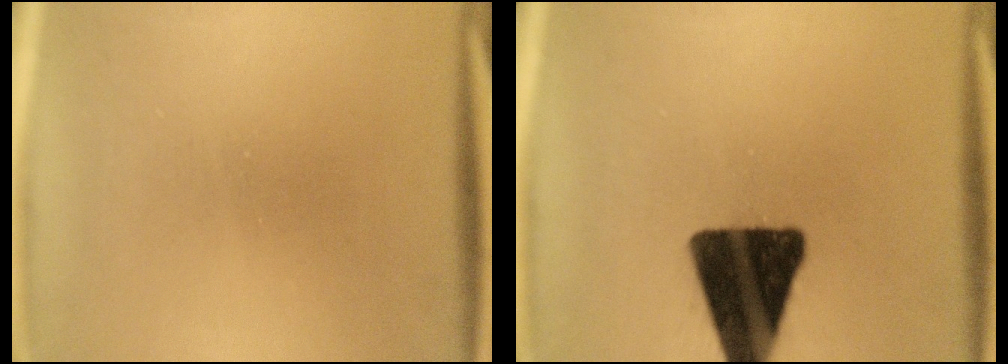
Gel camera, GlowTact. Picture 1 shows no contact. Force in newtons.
{"total": 17.1}